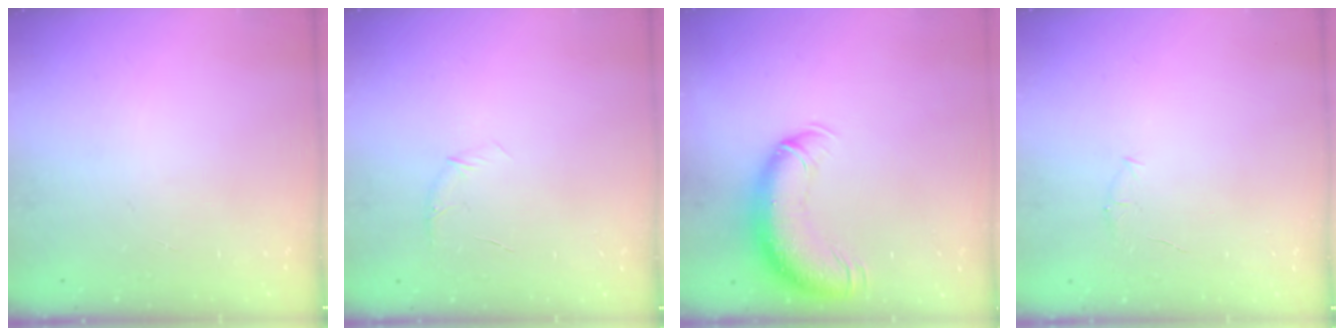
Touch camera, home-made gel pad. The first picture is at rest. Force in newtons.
{"total": 5.2, "press": 5.0, "slide": 1.5}
{"total": 13.5, "press": 13.1, "slide": 3.5}
{"total": 4.0, "press": 3.8, "slide": 1.2}